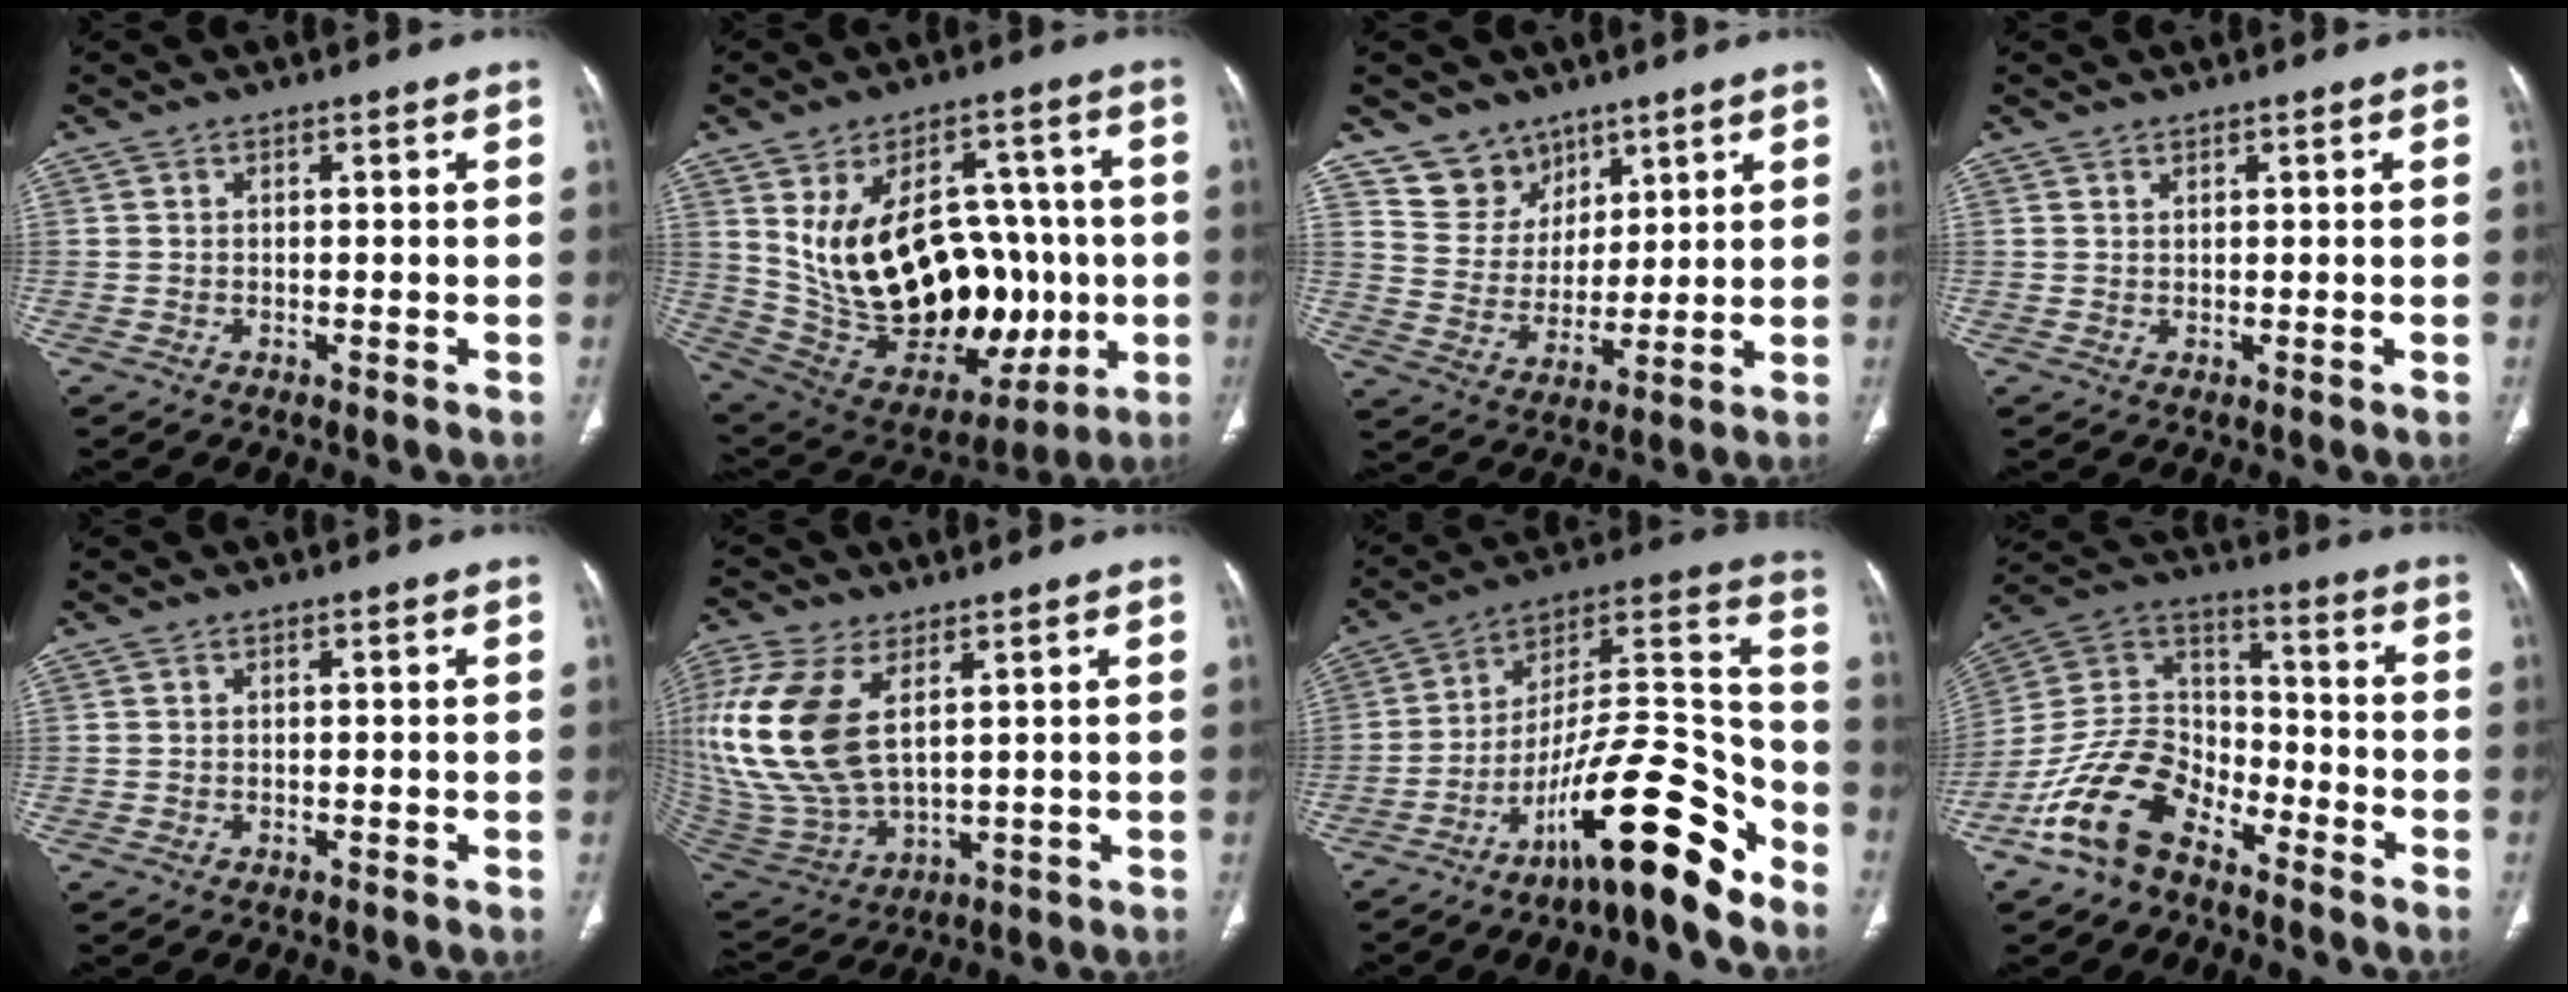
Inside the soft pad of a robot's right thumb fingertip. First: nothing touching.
{"total": 28.0, "force": [-0.6, 17.1, 22.1], "torque": [-0.343, 0.015, 0.035]}
{"total": 9.2, "force": [6.6, 6.3, 1.0], "torque": [0.026, -0.056, 0.135]}
{"total": 0.7, "force": [0.6, 0.3, 0.1], "torque": [0.000, -0.005, 0.011]}
{"total": 0.0}
{"total": 19.7, "force": [5.4, 10.5, 15.8], "torque": [-0.359, -0.024, 0.116]}
{"total": 21.2, "force": [-13.6, 4.7, 15.5], "torque": [-0.248, 0.110, -0.224]}
{"total": 15.2, "force": [-10.0, 8.4, 7.8], "torque": [-0.141, 0.081, -0.197]}